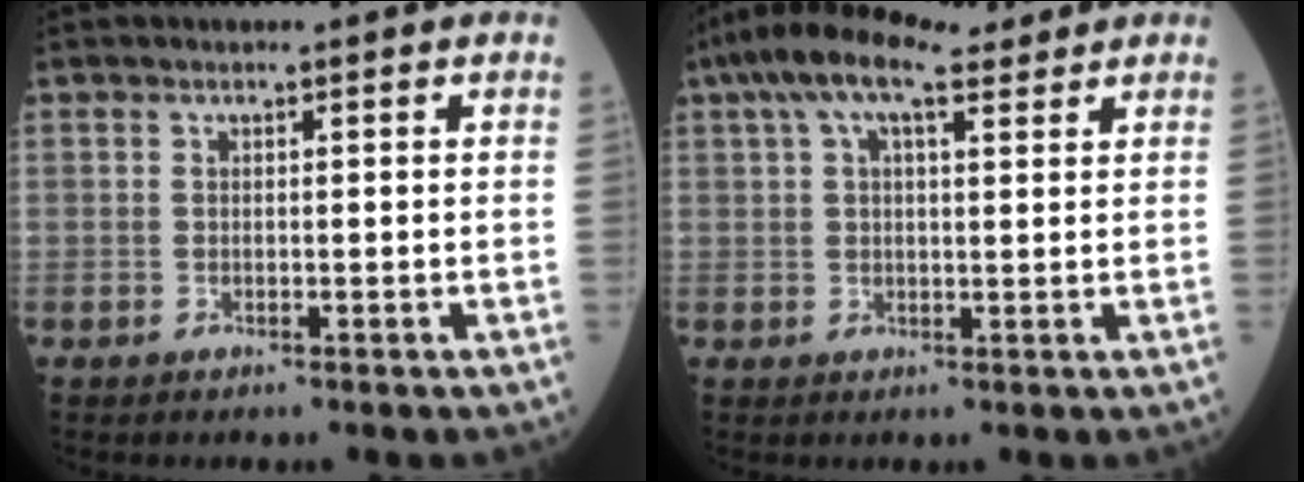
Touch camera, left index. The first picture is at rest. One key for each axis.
{"total": 9.3, "fx": 6.4, "fy": 2.8, "fz": 6.2, "tx": -0.124, "ty": 0.043, "tz": 0.109}